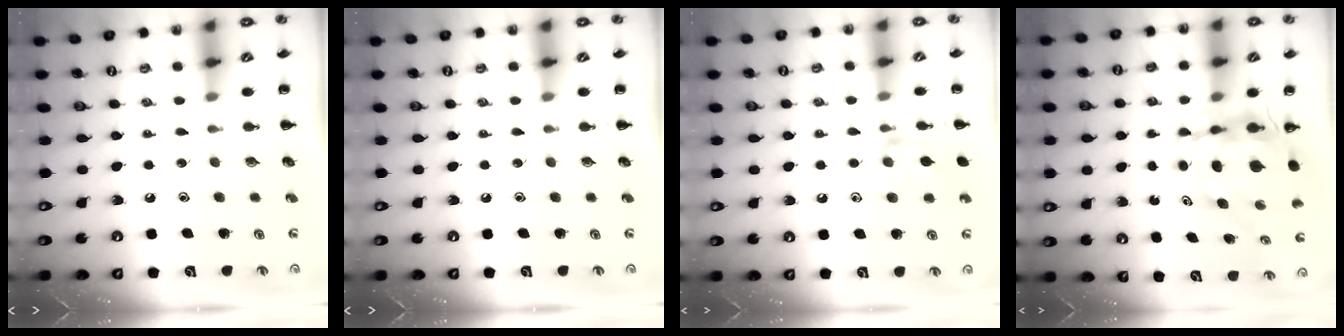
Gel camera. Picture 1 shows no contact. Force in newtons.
{"total": 0.0}
{"total": 9.2, "press": 9.1, "slide": 1.0}
{"total": 6.2, "press": 6.1, "slide": 1.1}